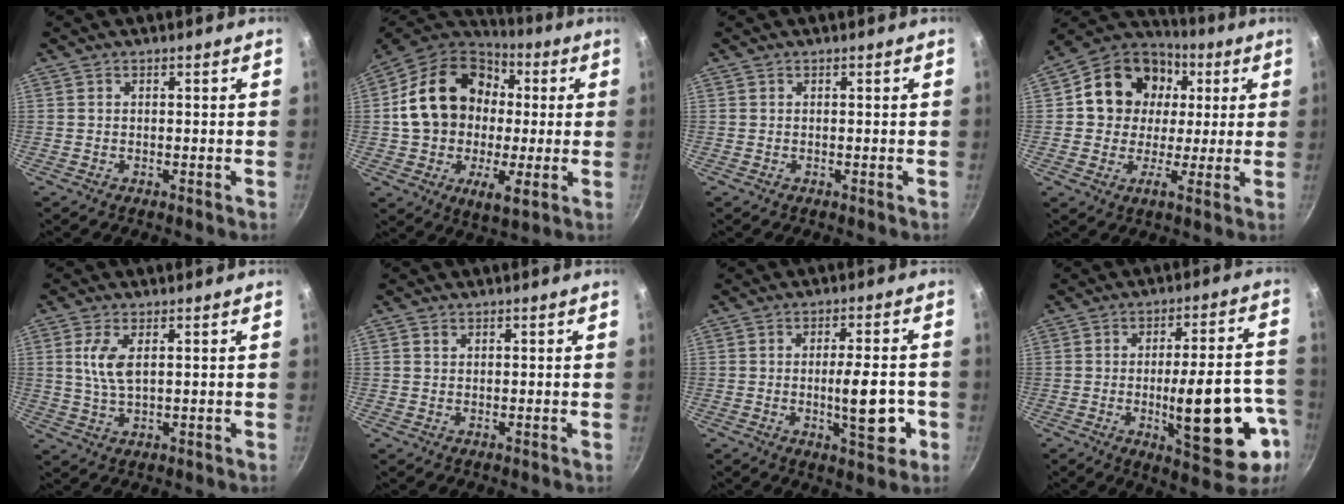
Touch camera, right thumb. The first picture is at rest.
{"total": 22.7, "force": [2.7, 16.6, 15.3], "torque": [-0.241, 0.017, 0.035]}
{"total": 0.0}
{"total": 15.5, "force": [3.5, 13.2, 7.4], "torque": [-0.100, 0.012, 0.040]}
{"total": 5.6, "force": [1.4, 2.3, 4.8], "torque": [-0.099, -0.005, 0.030]}
{"total": 0.8, "force": [0.4, 0.7, 0.3], "torque": [-0.004, 0.001, 0.005]}
{"total": 9.9, "force": [-2.2, 3.2, 9.1], "torque": [-0.112, 0.005, -0.029]}
{"total": 19.1, "force": [-5.4, 6.3, 17.2], "torque": [-0.219, 0.022, -0.063]}